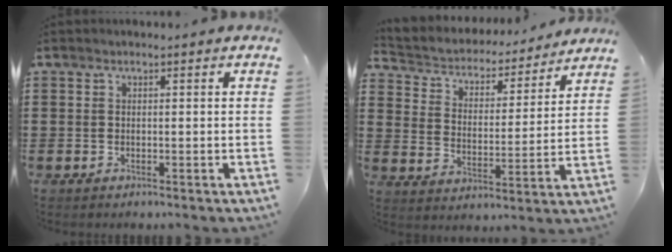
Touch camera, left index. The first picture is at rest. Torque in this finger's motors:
{"motor_torque": [2.14, 0.00, 0.49, 0.08]}